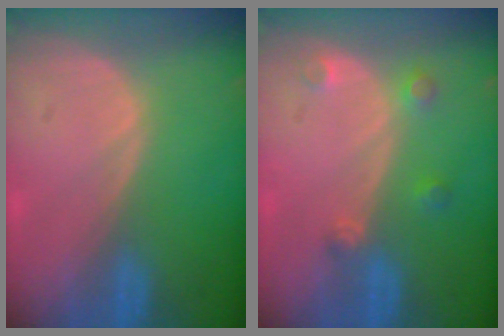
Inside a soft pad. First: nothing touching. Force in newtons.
{"total": 2.6, "press": 2.6, "slide": 0.4}